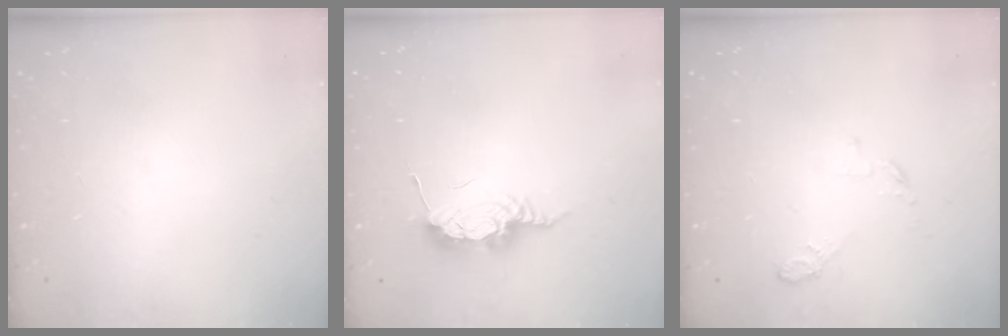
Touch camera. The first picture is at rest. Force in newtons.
{"total": 8.6, "press": 8.6, "slide": 0.8}
{"total": 4.2, "press": 4.2, "slide": 0.7}